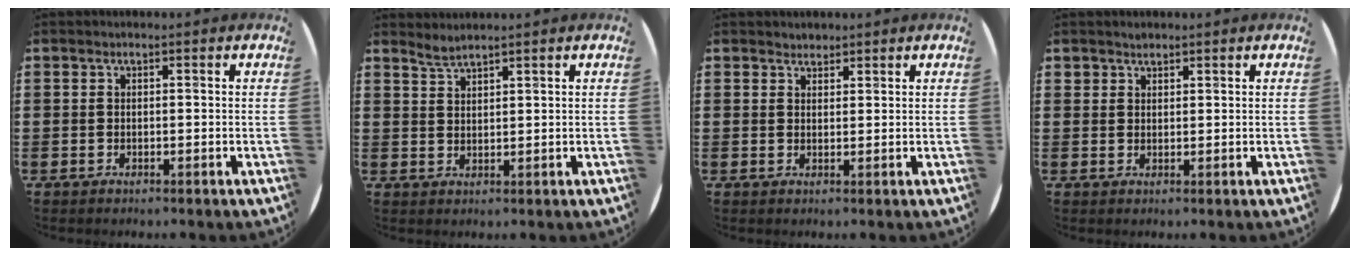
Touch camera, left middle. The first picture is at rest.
{"total": 1.9, "force": [1.9, -0.1, 0.2], "torque": [-0.007, 0.002, 0.036]}
{"total": 1.4, "force": [1.4, 0.4, -0.1], "torque": [0.001, 0.001, 0.027]}
{"total": 1.3, "force": [1.2, 0.5, -0.1], "torque": [0.009, -0.001, 0.022]}